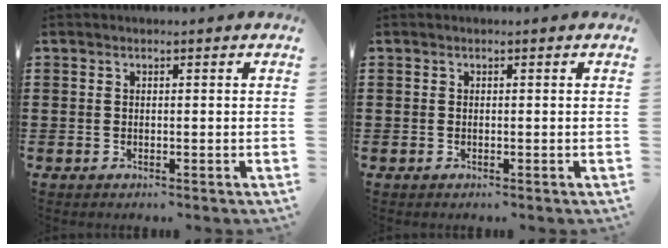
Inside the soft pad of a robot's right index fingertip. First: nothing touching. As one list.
[{"total": 0.0}]